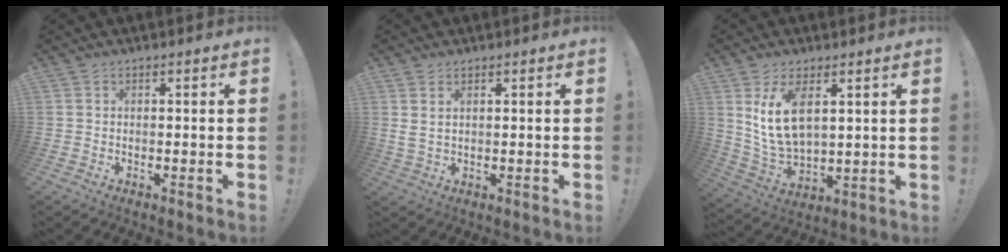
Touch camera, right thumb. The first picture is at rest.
{"total": 2.7, "force": [1.4, 1.0, 2.0], "torque": [-0.042, -0.003, 0.028]}
{"total": 11.5, "force": [5.0, 5.9, 8.5], "torque": [-0.175, -0.021, 0.096]}